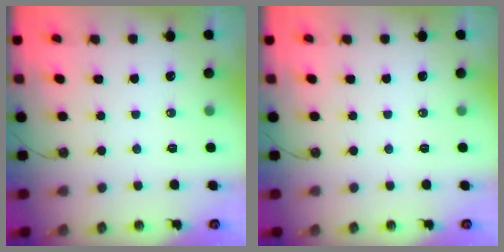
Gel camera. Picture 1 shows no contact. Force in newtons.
{"total": 0.0}